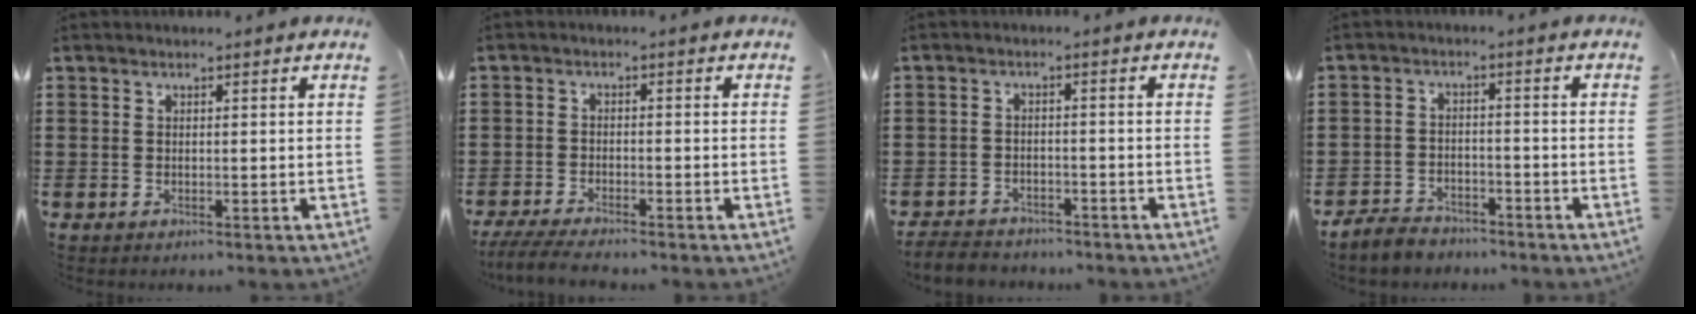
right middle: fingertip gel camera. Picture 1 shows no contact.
{"total": 3.8, "force": [-3.5, 0.3, 1.3], "torque": [-0.036, -0.010, -0.073]}
{"total": 3.0, "force": [-2.9, 0.7, -0.1], "torque": [-0.004, -0.001, -0.063]}
{"total": 3.6, "force": [-3.4, 1.1, 0.3], "torque": [-0.017, 0.004, -0.073]}